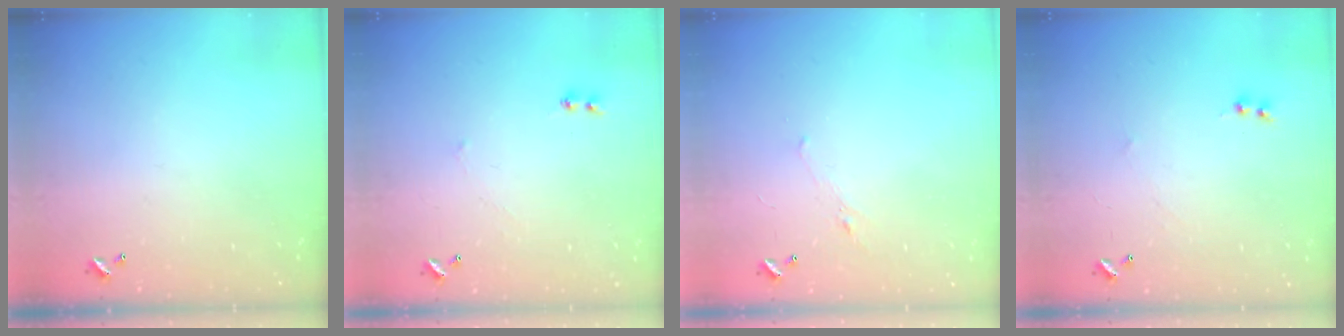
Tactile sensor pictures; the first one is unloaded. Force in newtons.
{"total": 2.9, "press": 2.9, "slide": 0.4}
{"total": 0.7, "press": 0.2, "slide": 0.6}
{"total": 1.1, "press": 0.9, "slide": 0.6}